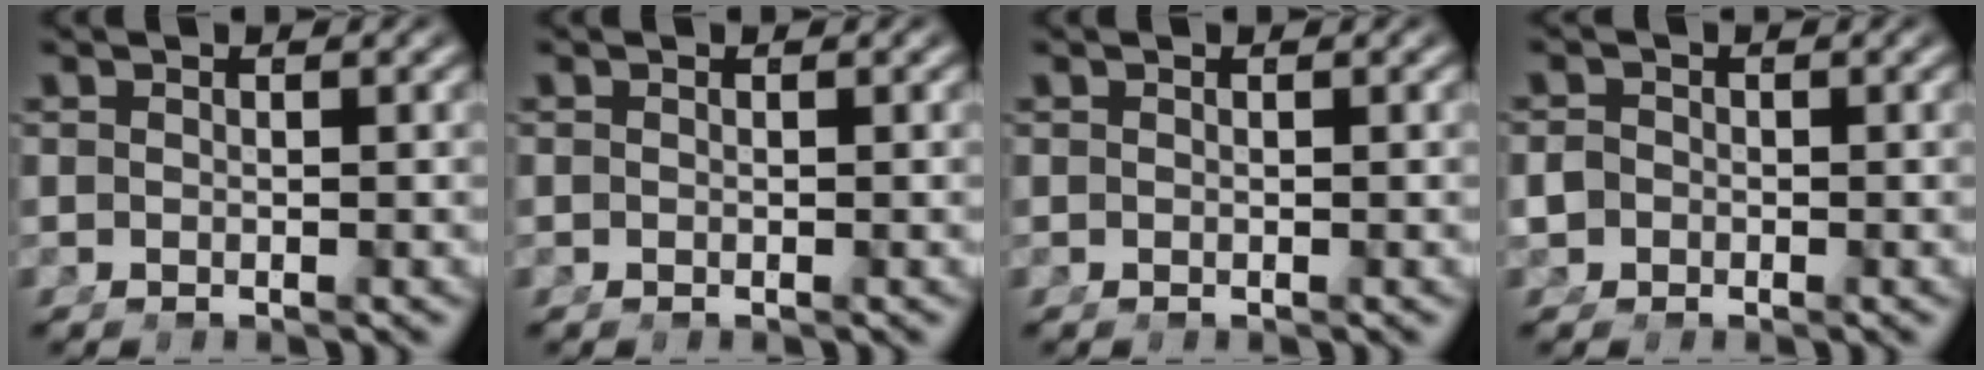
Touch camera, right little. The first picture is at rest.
{"total": 0.0}
{"total": 0.0}
{"total": 2.0, "force": [-0.9, 1.7, 0.6], "torque": [-0.021, -0.016, -0.010]}